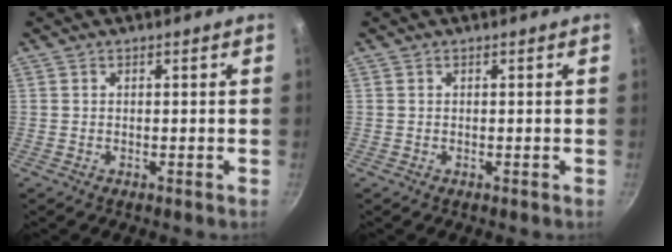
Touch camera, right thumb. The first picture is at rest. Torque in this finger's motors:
{"motor_torque": [0.00, 0.00, 0.16, -0.16, 0.00]}